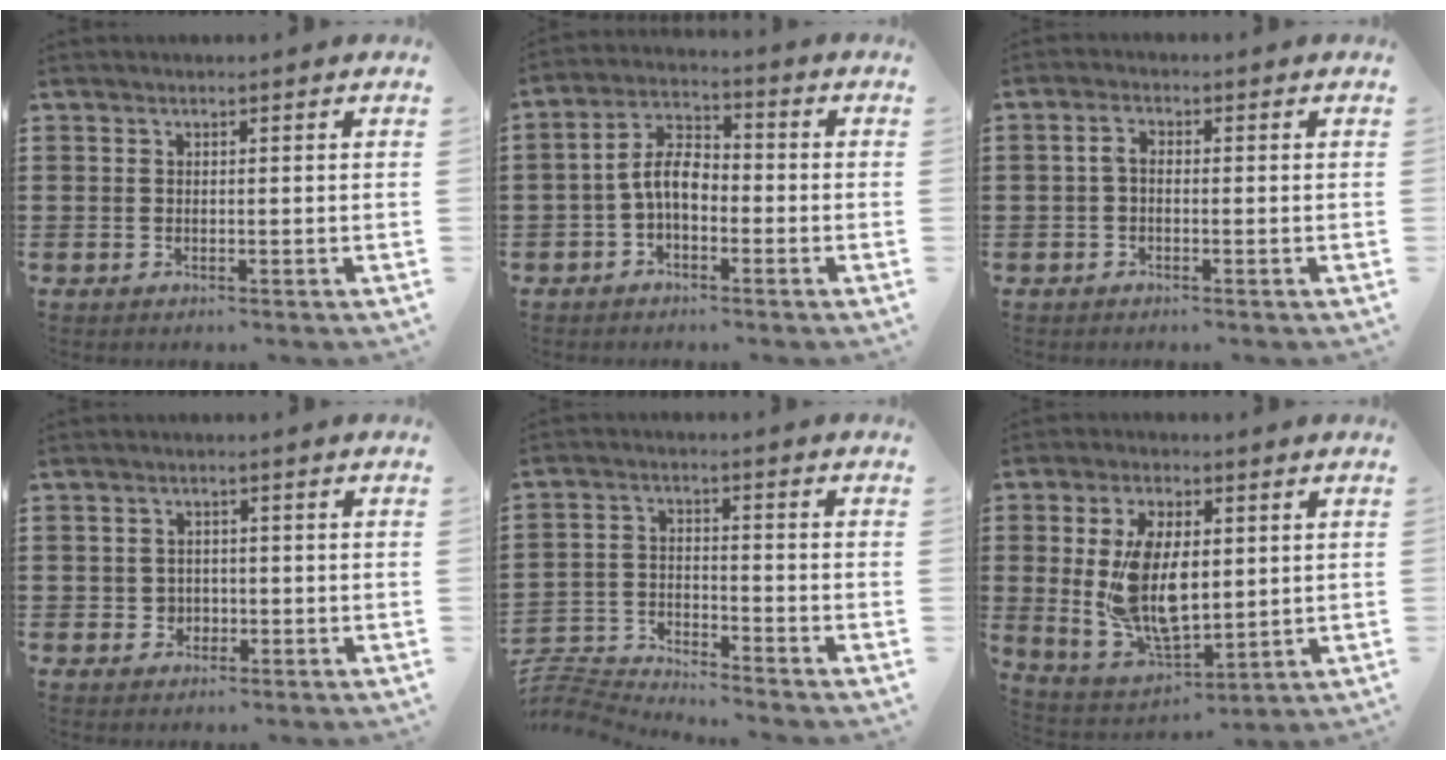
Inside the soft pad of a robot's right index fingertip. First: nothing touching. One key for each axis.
{"total": 6.1, "fx": -1.4, "fy": 3.3, "fz": 4.9, "tx": -0.116, "ty": 0.005, "tz": -0.035}
{"total": 2.0, "fx": -0.3, "fy": 0.9, "fz": 1.7, "tx": -0.043, "ty": -0.002, "tz": -0.009}
{"total": 2.2, "fx": -0.4, "fy": 2.1, "fz": 0.3, "tx": -0.014, "ty": 0.005, "tz": -0.013}
{"total": 4.5, "fx": -4.5, "fy": 0.5, "fz": 0.2, "tx": -0.029, "ty": -0.004, "tz": -0.100}
{"total": 12.4, "fx": 1.5, "fy": 7.0, "fz": 10.1, "tx": -0.215, "ty": 0.000, "tz": 0.028}